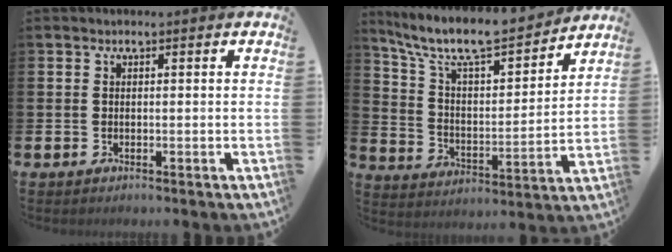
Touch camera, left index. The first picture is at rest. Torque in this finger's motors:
{"motor_torque": [0.01, -0.69, 0.85, 0.21]}